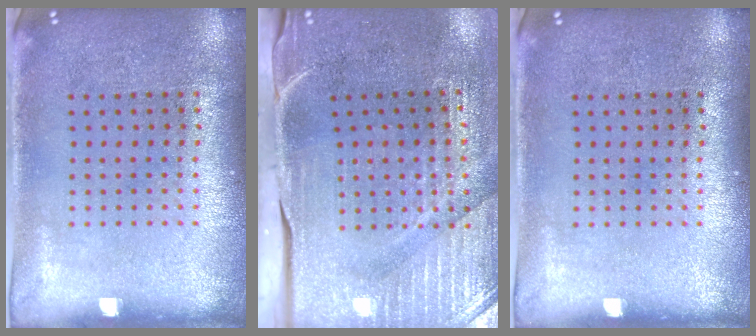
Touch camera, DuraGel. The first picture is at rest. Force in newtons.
{"total": 4.5, "press": 3.9, "slide": 2.3}
{"total": 0.0}